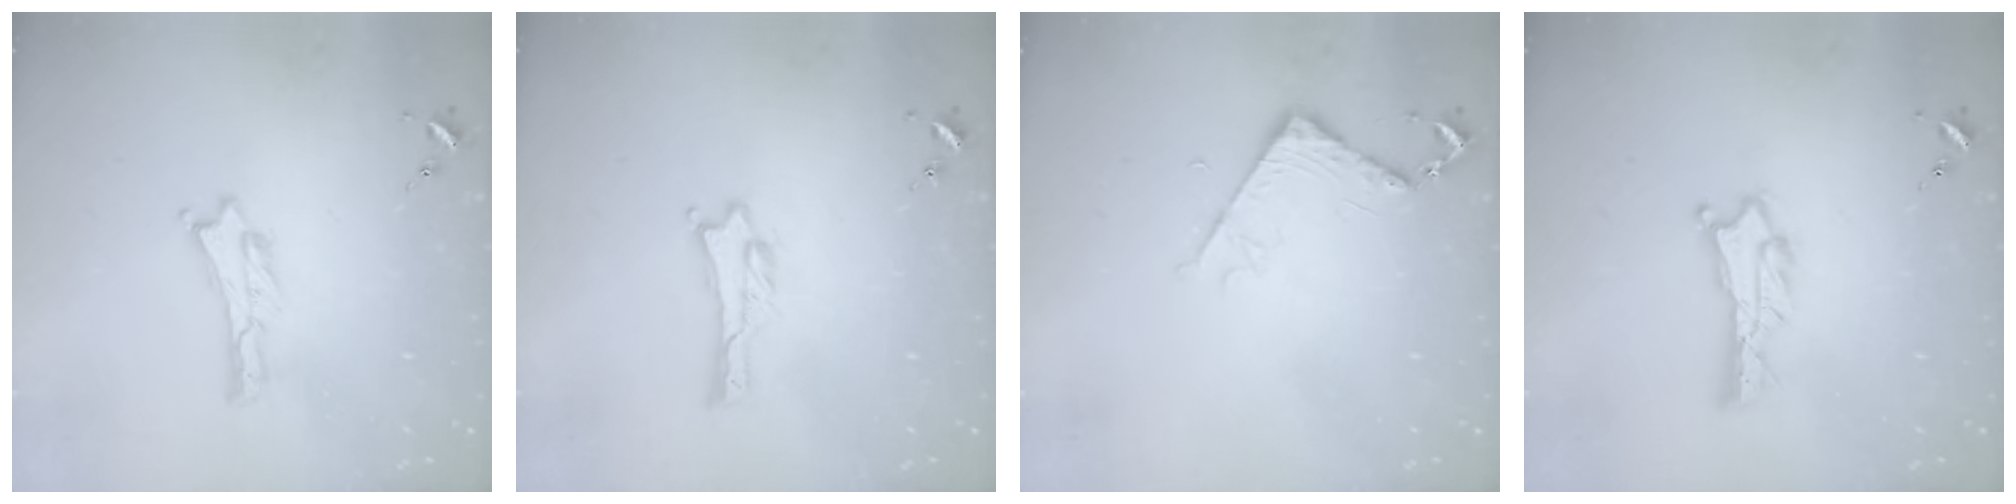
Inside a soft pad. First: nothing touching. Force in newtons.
{"total": 0.6, "press": 0.6, "slide": 0.1}
{"total": 4.4, "press": 4.4, "slide": 0.5}
{"total": 0.7, "press": 0.7, "slide": 0.1}